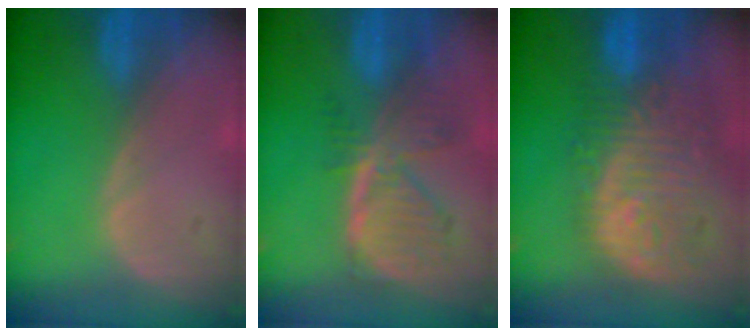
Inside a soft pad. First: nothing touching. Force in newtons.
{"total": 7.9, "press": 6.9, "slide": 4.0}
{"total": 12.1, "press": 10.9, "slide": 5.4}